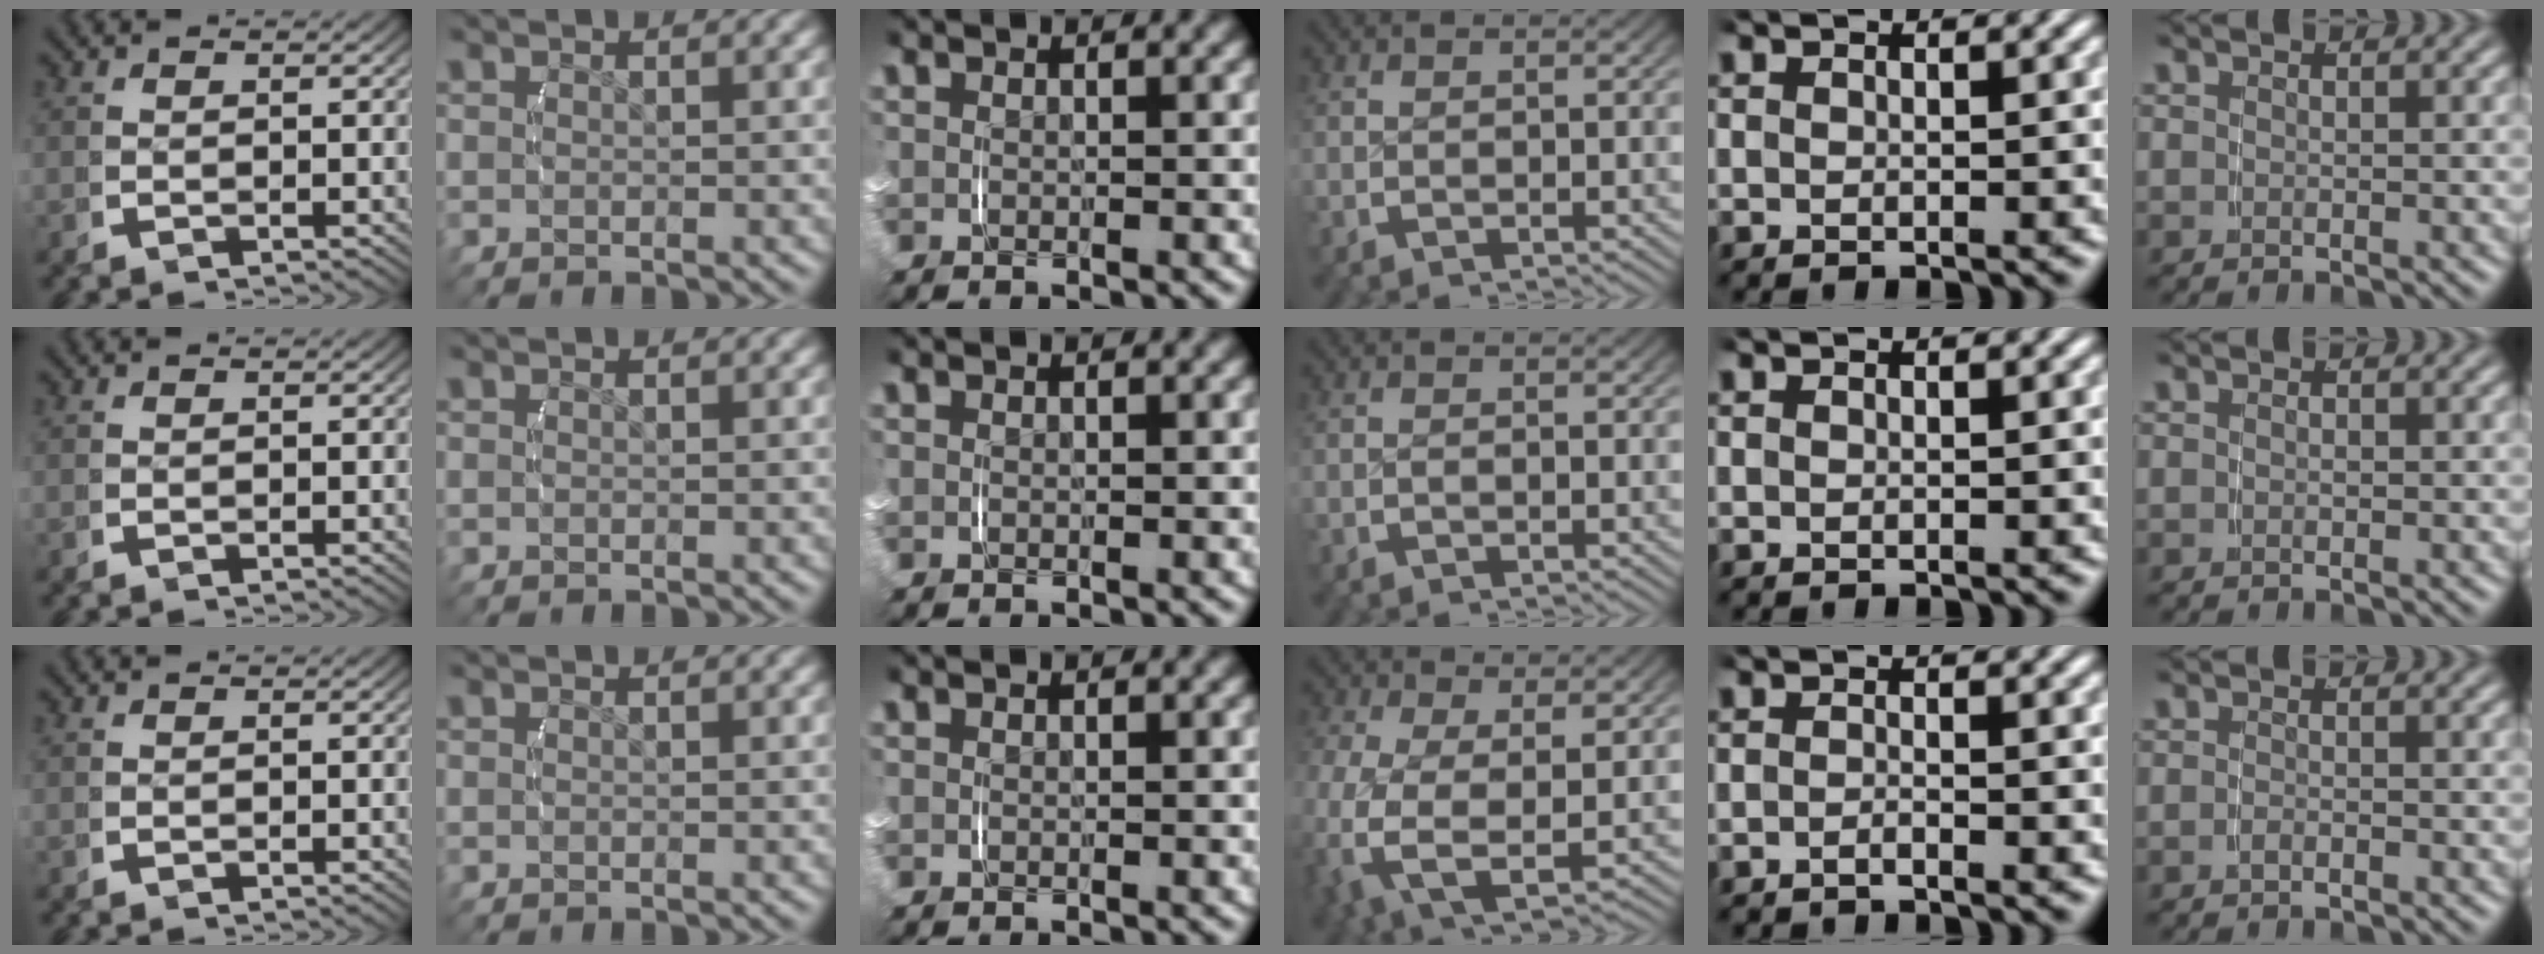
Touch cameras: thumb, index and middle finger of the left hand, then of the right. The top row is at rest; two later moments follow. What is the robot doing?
{"motion": "lift_and_place", "object": "backpack"}